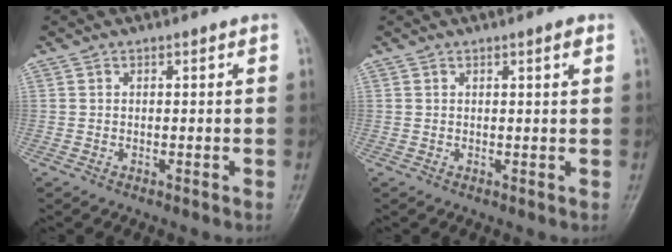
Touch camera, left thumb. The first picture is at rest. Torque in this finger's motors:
{"motor_torque": [-0.29, -0.23, -0.34, -0.09, -0.04]}